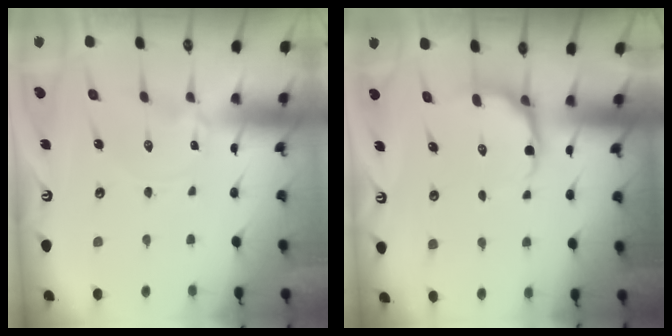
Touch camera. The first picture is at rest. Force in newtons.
{"total": 6.3, "press": 5.7, "slide": 2.7}